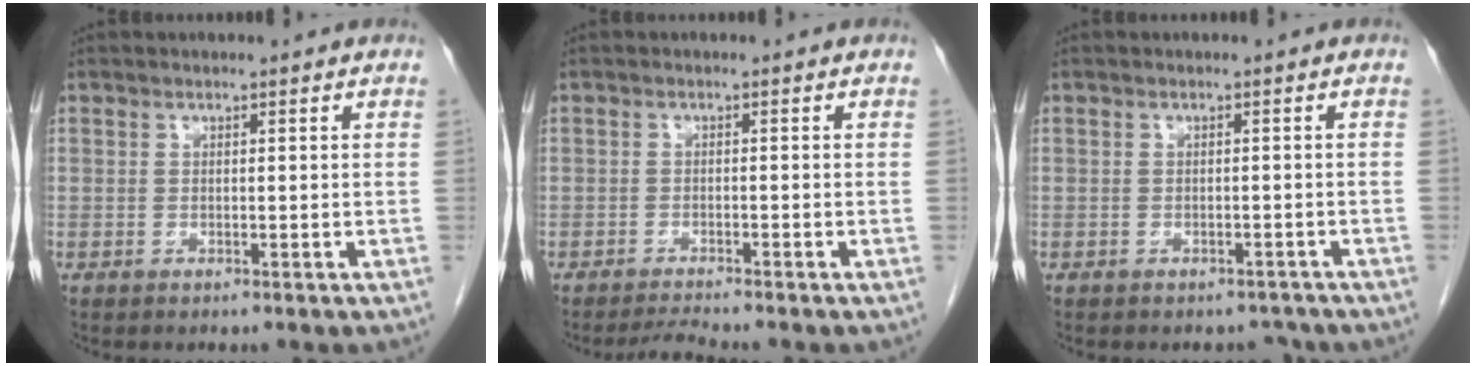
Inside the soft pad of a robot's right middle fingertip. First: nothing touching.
{"total": 2.3, "force": [-2.0, -0.9, 0.2], "torque": [-0.012, -0.015, -0.037]}
{"total": 2.7, "force": [-2.4, 1.3, 0.1], "torque": [0.003, 0.005, -0.031]}